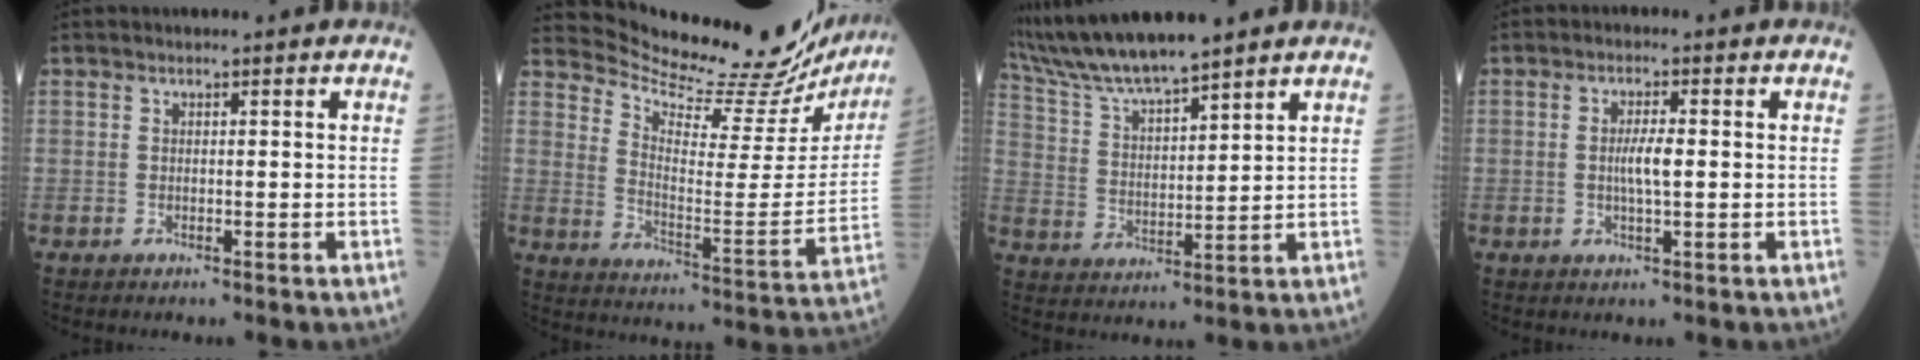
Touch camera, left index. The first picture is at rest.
{"total": 23.3, "force": [22.3, 4.1, 5.2], "torque": [-0.083, -0.089, 0.281]}
{"total": 11.1, "force": [9.9, 0.3, 5.0], "torque": [-0.103, 0.013, 0.191]}
{"total": 3.3, "force": [-0.5, 0.6, 3.2], "torque": [-0.060, -0.004, -0.013]}